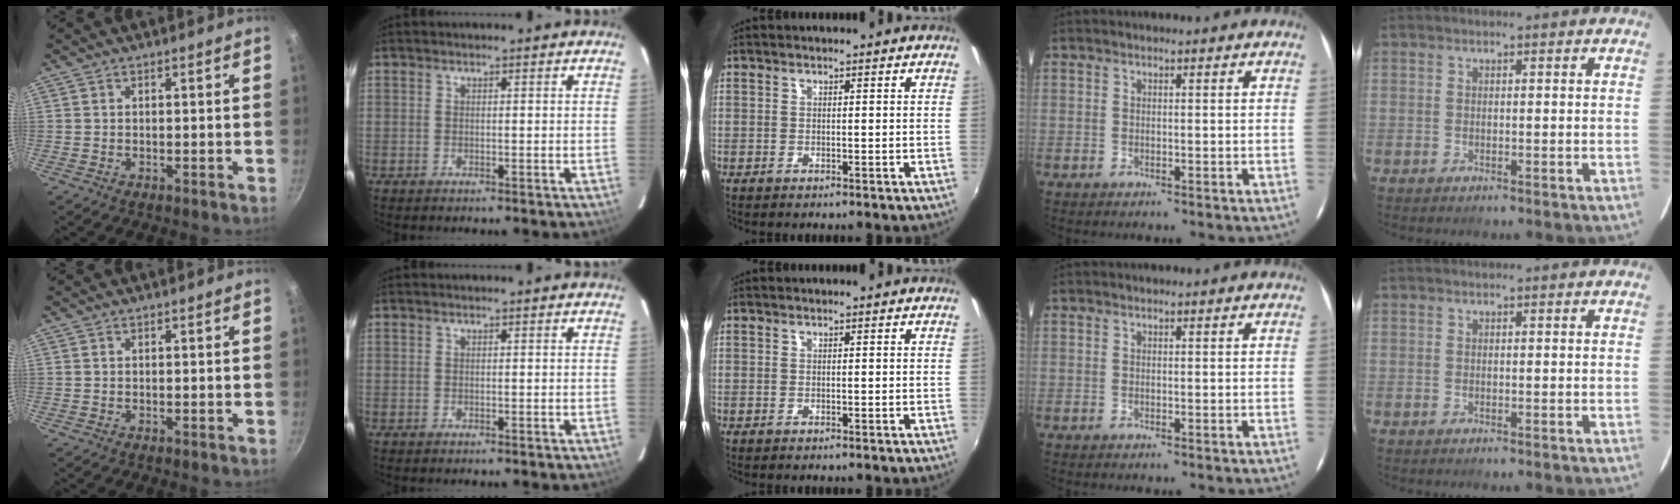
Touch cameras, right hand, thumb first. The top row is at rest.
{}